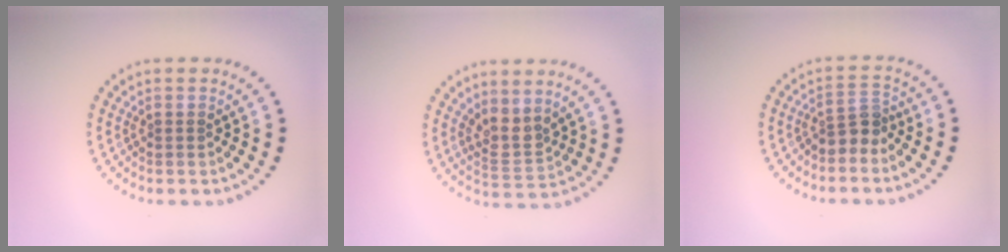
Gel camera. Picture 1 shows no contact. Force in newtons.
{"total": 2.4, "press": 2.0, "slide": 1.4}
{"total": 2.4, "press": 1.8, "slide": 1.6}